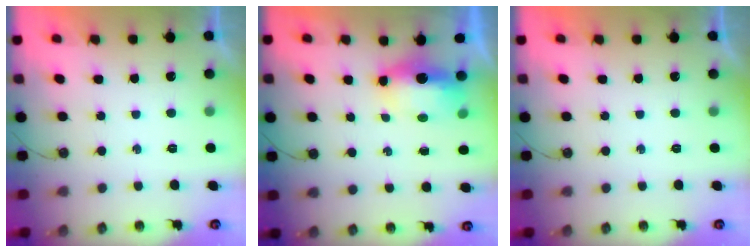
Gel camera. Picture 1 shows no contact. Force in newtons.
{"total": 11.4, "press": 8.3, "slide": 7.7}
{"total": 0.0}